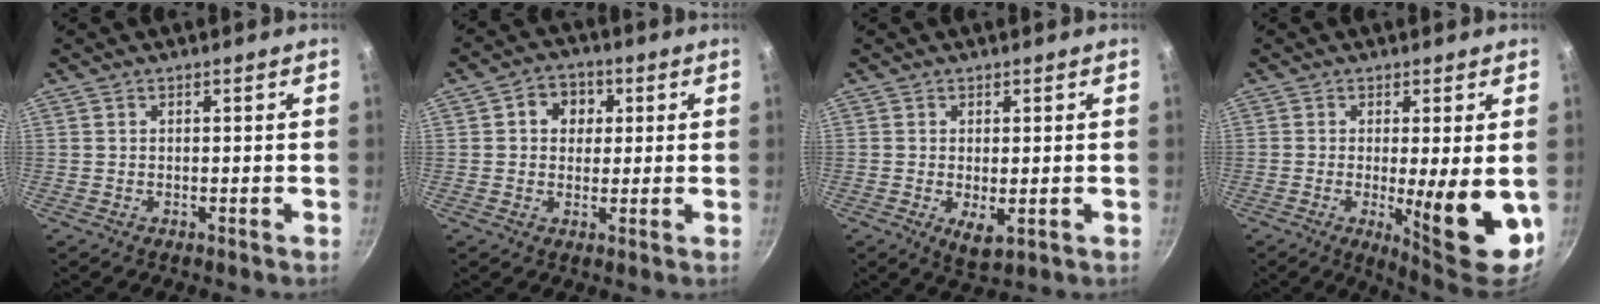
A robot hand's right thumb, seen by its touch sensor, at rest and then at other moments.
{"total": 6.1, "force": [1.5, 5.2, 2.9], "torque": [-0.012, 0.004, 0.013]}
{"total": 4.3, "force": [-0.7, 1.8, 3.8], "torque": [-0.062, -0.013, -0.003]}
{"total": 12.4, "force": [-2.0, 2.5, 12.0], "torque": [-0.153, -0.014, -0.018]}